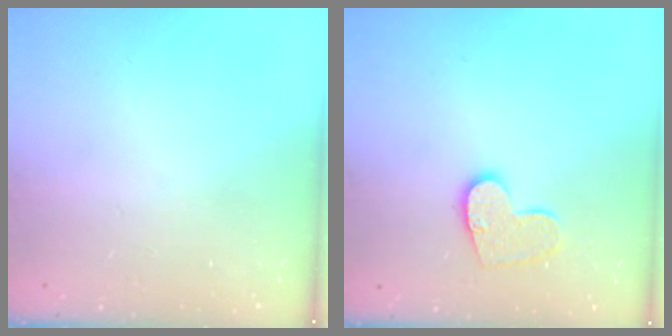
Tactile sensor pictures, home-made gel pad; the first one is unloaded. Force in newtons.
{"total": 10.4, "press": 10.4, "slide": 0.7}